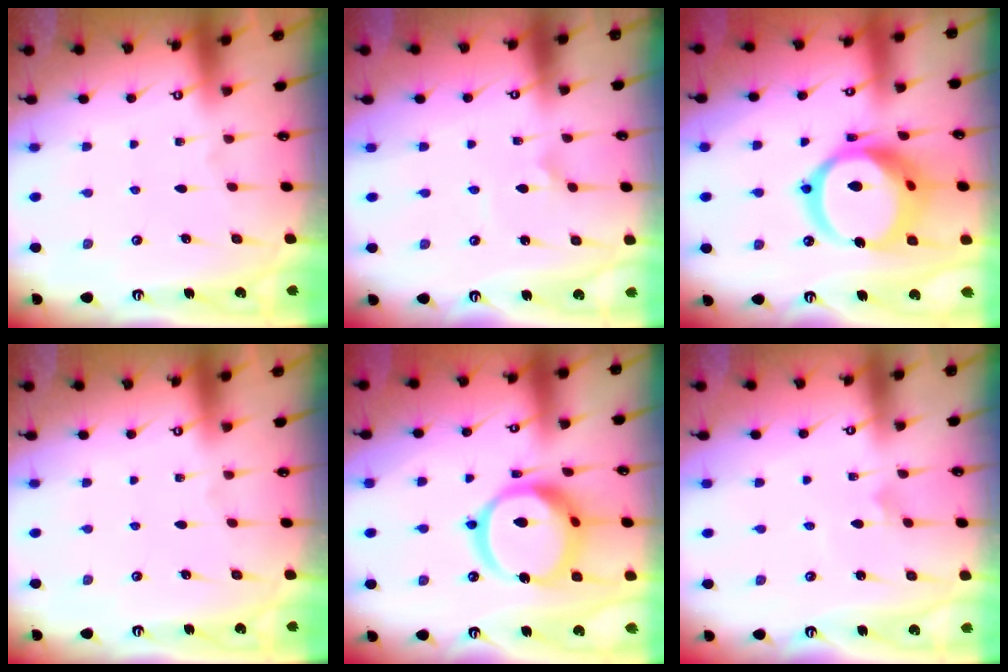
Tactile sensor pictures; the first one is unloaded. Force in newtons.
{"total": 2.2, "press": 2.2, "slide": 0.1}
{"total": 20.6, "press": 20.4, "slide": 2.4}
{"total": 0.0}
{"total": 19.3, "press": 19.2, "slide": 1.9}
{"total": 1.9, "press": 1.9, "slide": 0.1}